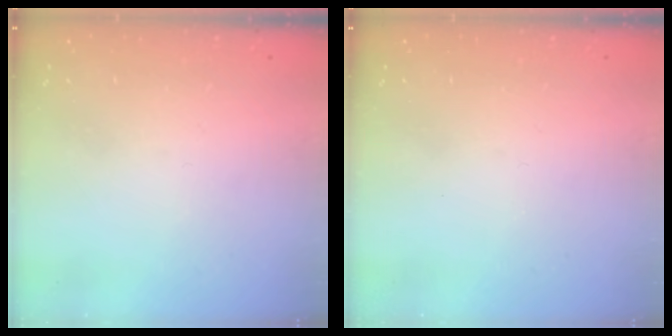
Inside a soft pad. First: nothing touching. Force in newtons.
{"total": 0.0}